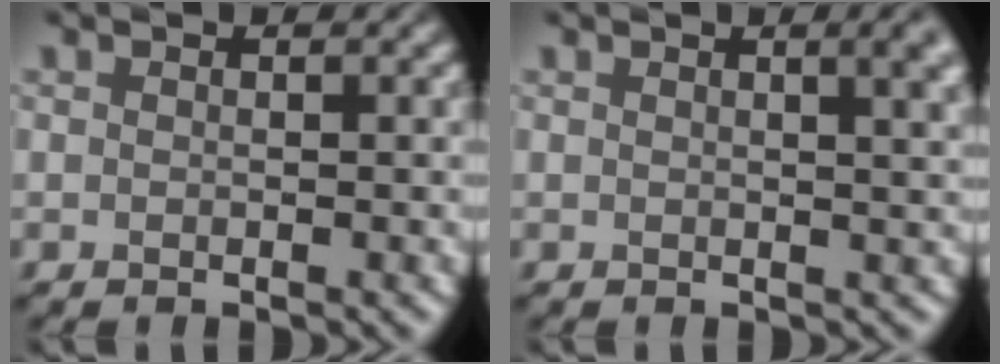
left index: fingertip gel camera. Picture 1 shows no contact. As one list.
[{"total": 4.6, "force": [1.8, 1.9, 3.8], "torque": [-0.022, 0.018, 0.007]}]